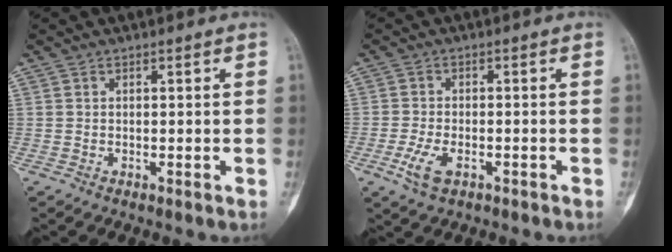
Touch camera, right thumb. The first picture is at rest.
{"total": 5.0, "force": [-2.3, 2.5, 3.7], "torque": [-0.084, 0.003, -0.040]}